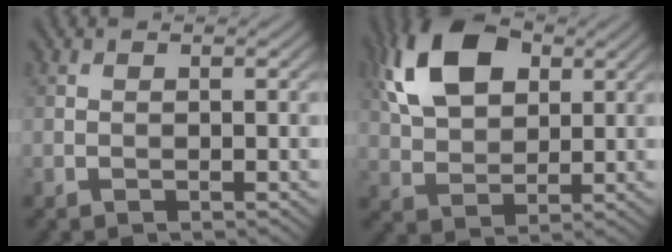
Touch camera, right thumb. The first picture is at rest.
{"total": 12.0, "force": [4.7, 7.2, 8.5], "torque": [-0.193, 0.028, 0.082]}